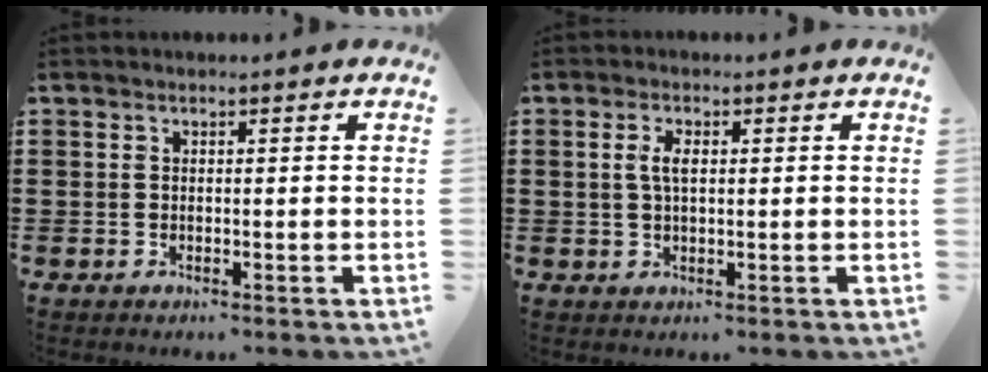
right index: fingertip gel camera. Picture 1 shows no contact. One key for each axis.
{"total": 2.9, "fx": 0.4, "fy": 1.2, "fz": 2.6, "tx": -0.055, "ty": 0.006, "tz": 0.005}